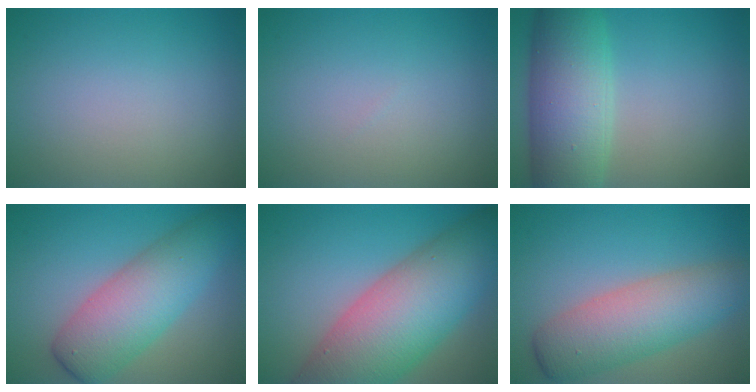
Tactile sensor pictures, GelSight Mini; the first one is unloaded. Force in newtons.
{"total": 0.0}
{"total": 9.2, "press": 9.2, "slide": 0.3}
{"total": 7.5, "press": 7.5, "slide": 0.2}
{"total": 13.1, "press": 13.1, "slide": 0.6}
{"total": 7.2, "press": 7.2, "slide": 0.2}